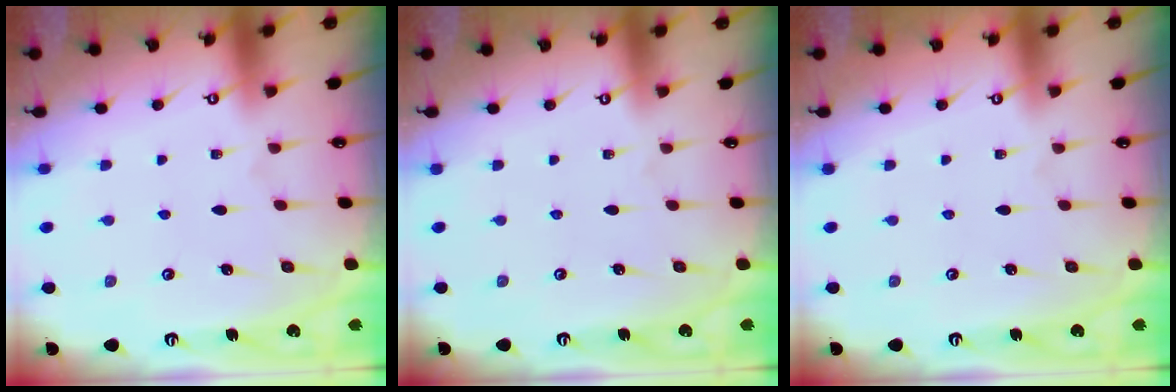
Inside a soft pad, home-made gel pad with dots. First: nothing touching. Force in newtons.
{"total": 0.0}
{"total": 0.0}